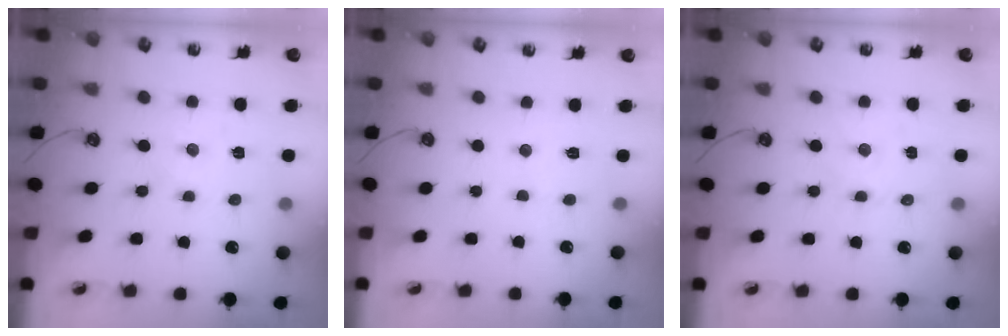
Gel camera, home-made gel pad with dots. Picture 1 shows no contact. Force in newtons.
{"total": 2.8, "press": 2.7, "slide": 0.5}
{"total": 2.0, "press": 2.0, "slide": 0.5}